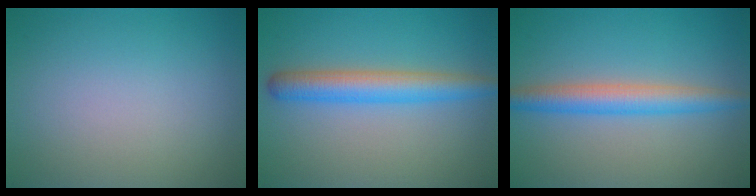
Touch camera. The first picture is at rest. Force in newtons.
{"total": 4.3, "press": 4.3, "slide": 0.1}
{"total": 3.9, "press": 3.9, "slide": 0.0}